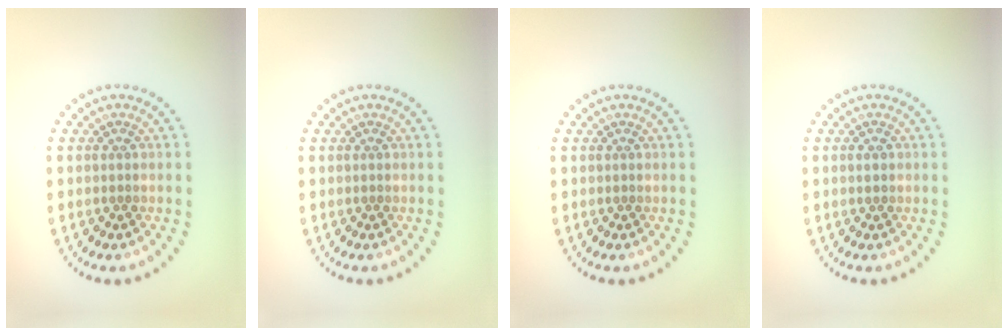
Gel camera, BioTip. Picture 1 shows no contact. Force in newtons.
{"total": 0.0}
{"total": 0.0}
{"total": 1.0, "press": 1.0, "slide": 0.1}